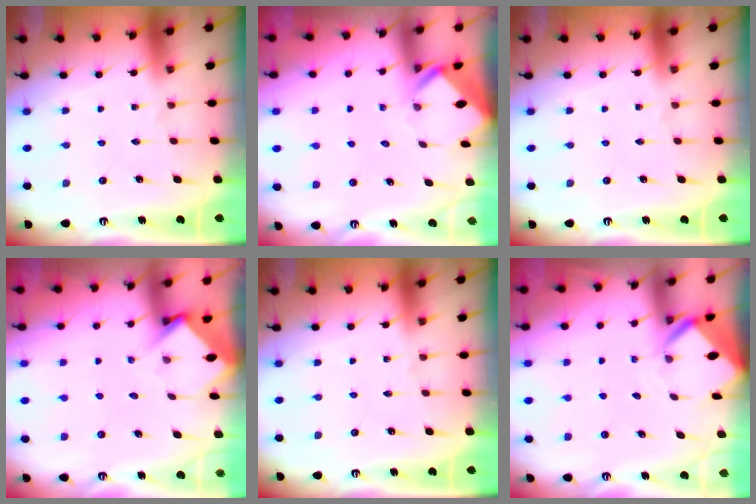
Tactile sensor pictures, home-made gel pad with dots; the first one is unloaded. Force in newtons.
{"total": 2.5, "press": 2.5, "slide": 0.1}
{"total": 0.0}
{"total": 3.7, "press": 3.7, "slide": 0.3}
{"total": 0.0}
{"total": 3.1, "press": 3.1, "slide": 0.2}